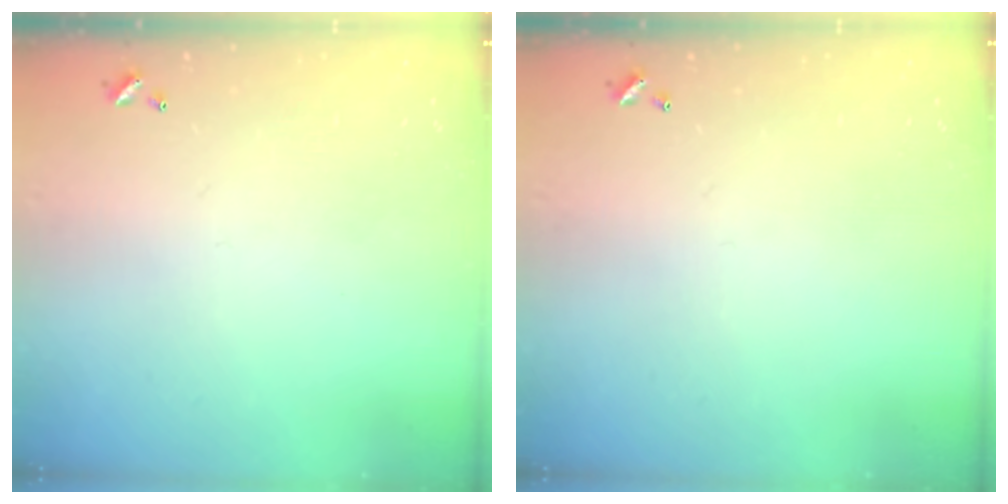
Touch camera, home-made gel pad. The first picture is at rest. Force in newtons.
{"total": 0.0}